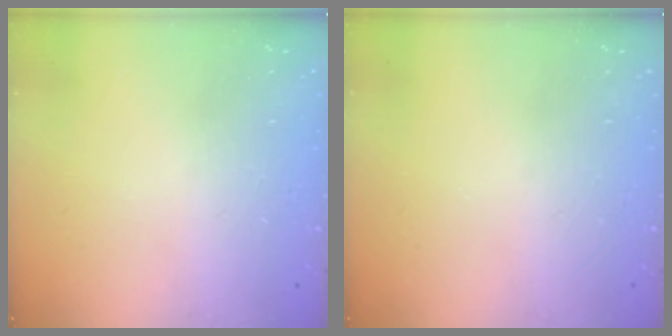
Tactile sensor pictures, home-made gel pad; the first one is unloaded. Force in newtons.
{"total": 0.0}